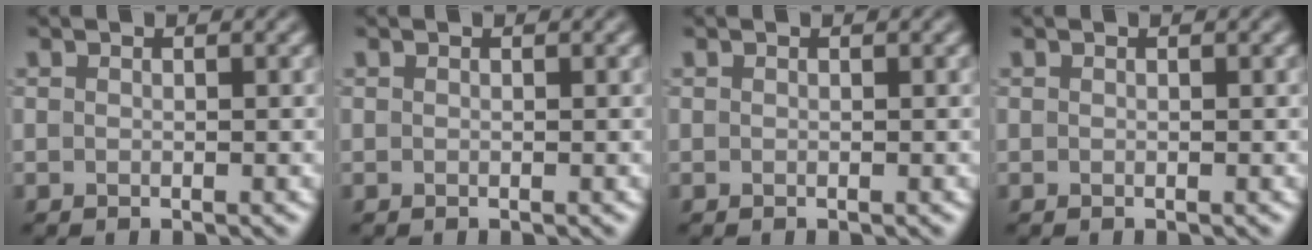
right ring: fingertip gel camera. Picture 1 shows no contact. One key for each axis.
{"total": 0.0}
{"total": 0.0}
{"total": 0.0}